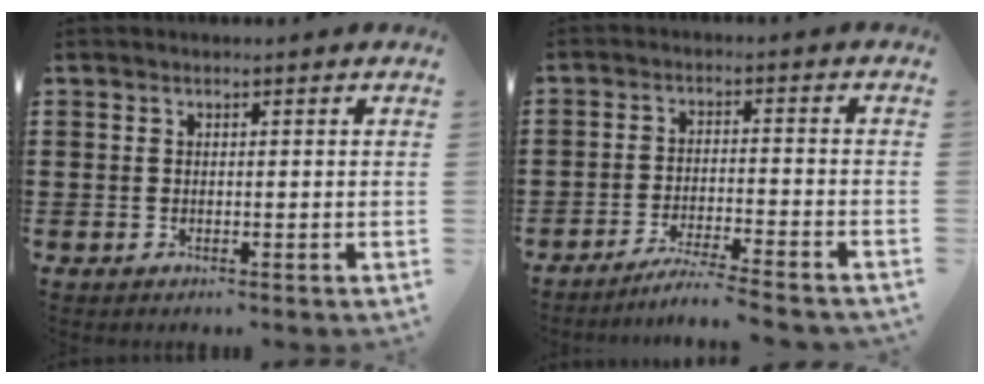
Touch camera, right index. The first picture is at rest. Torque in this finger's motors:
{"motor_torque": [1.87, 0.27, 0.10, 0.02]}